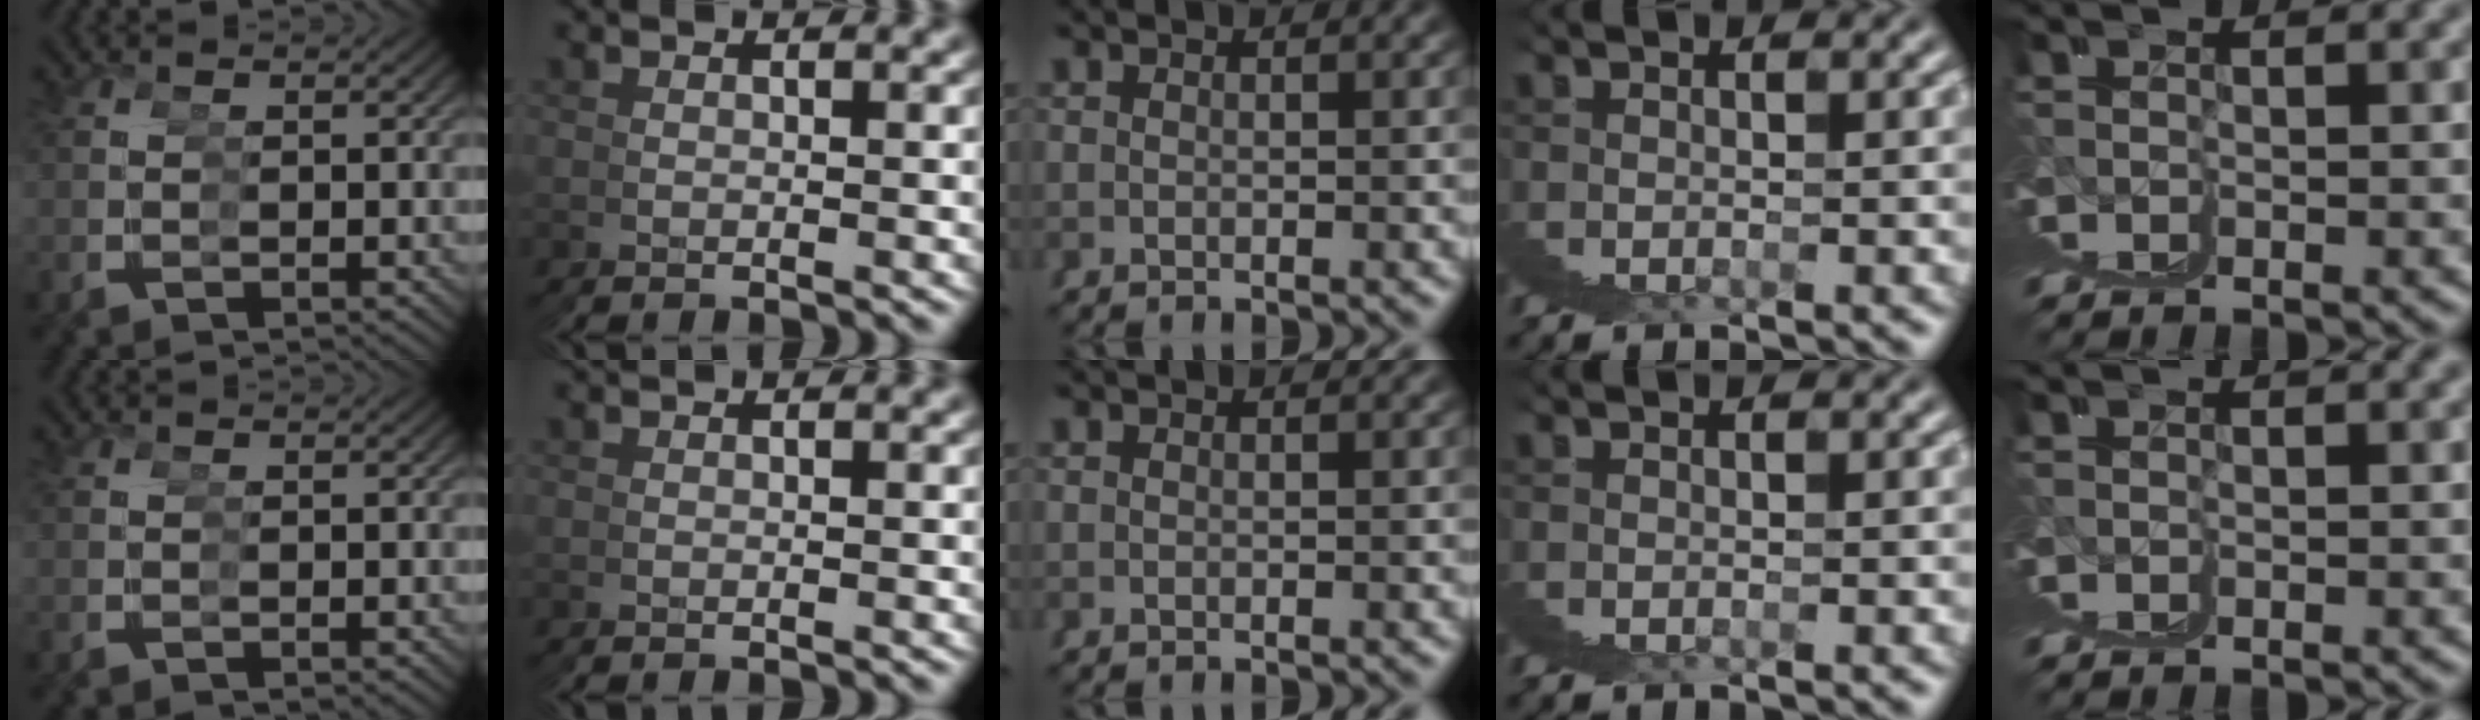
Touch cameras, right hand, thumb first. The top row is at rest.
{}